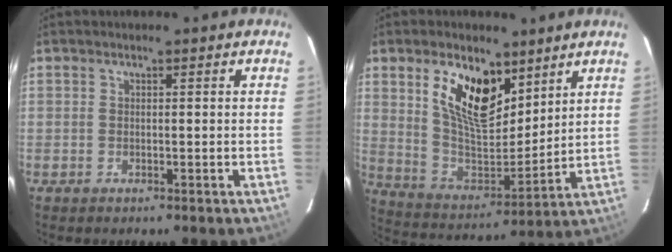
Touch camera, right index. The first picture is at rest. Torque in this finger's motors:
{"motor_torque": [1.04, 0.52, 0.45, 0.17]}